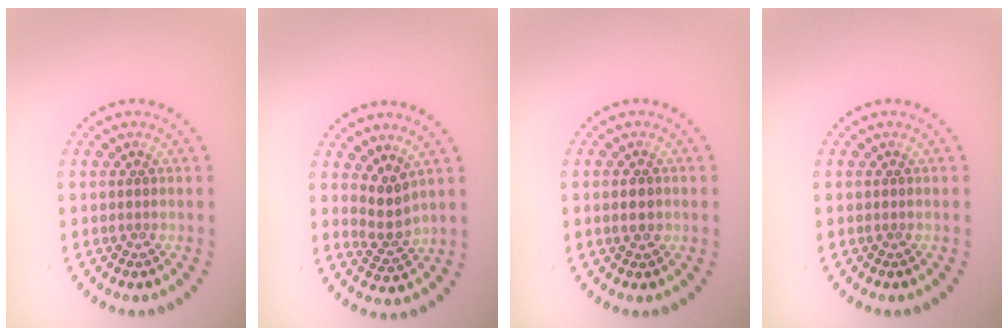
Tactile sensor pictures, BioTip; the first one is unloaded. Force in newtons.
{"total": 2.2, "press": 1.5, "slide": 1.6}
{"total": 1.2, "press": 1.2, "slide": 0.1}
{"total": 0.0}